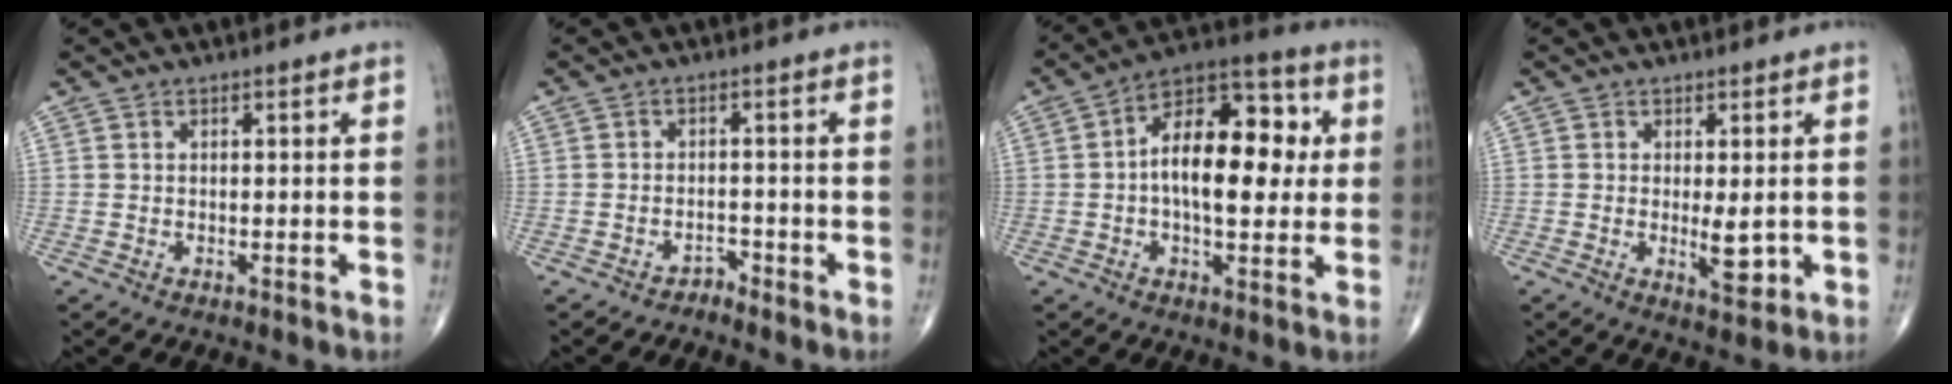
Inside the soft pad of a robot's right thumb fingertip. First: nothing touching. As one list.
[{"total": 1.6, "force": [-1.5, 0.5, -0.3], "torque": [0.010, 0.005, -0.025]}, {"total": 16.9, "force": [1.4, 8.7, 14.4], "torque": [-0.200, 0.027, 0.011]}, {"total": 4.1, "force": [-0.2, 1.4, 3.8], "torque": [-0.054, -0.012, 0.003]}]